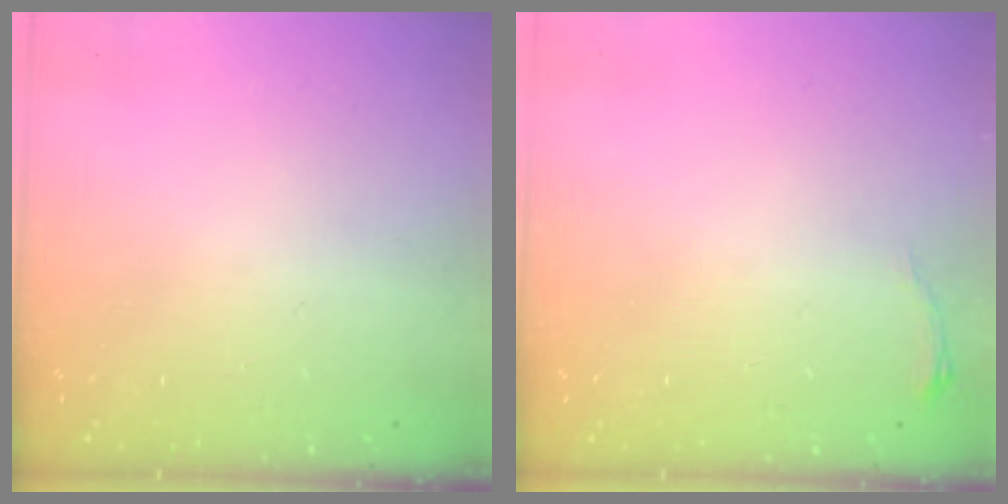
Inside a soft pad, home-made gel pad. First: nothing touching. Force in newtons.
{"total": 3.1, "press": 3.1, "slide": 0.5}